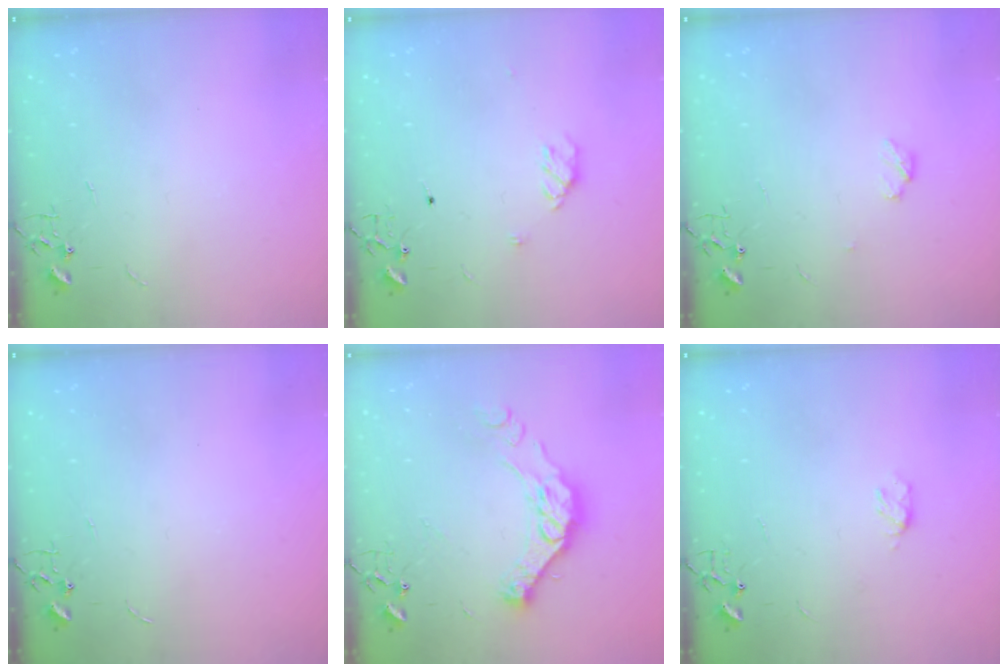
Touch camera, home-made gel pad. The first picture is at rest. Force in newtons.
{"total": 6.9, "press": 6.9, "slide": 0.7}
{"total": 4.1, "press": 4.1, "slide": 0.6}
{"total": 0.0}
{"total": 15.5, "press": 15.4, "slide": 1.7}
{"total": 3.3, "press": 3.3, "slide": 0.5}